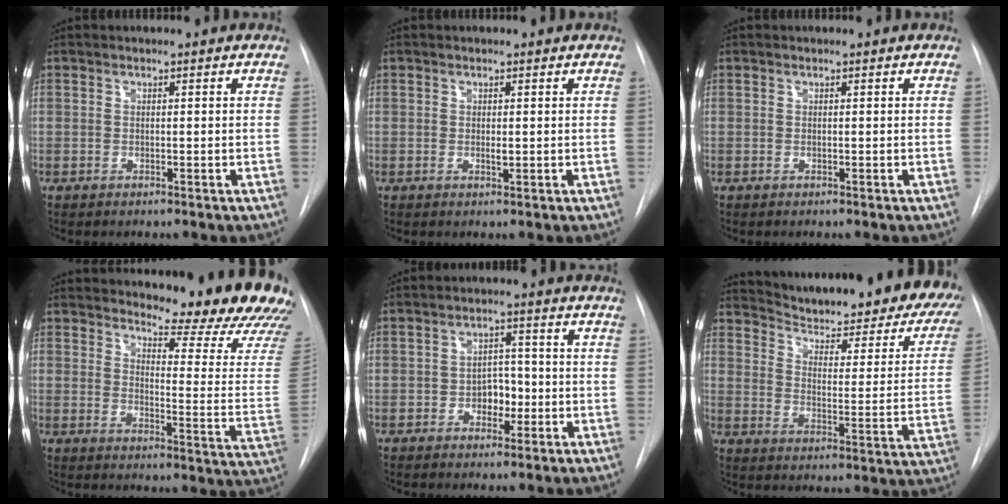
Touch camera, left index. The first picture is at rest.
{"total": 0.7, "force": [0.0, 0.2, 0.6], "torque": [-0.012, -0.003, 0.000]}
{"total": 0.0}
{"total": 19.3, "force": [17.8, 1.4, 7.2], "torque": [-0.097, -0.122, 0.203]}
{"total": 4.0, "force": [-1.3, 2.7, 2.7], "torque": [-0.035, 0.007, -0.019]}
{"total": 30.3, "force": [26.6, 5.6, 13.4], "torque": [-0.200, -0.102, 0.320]}